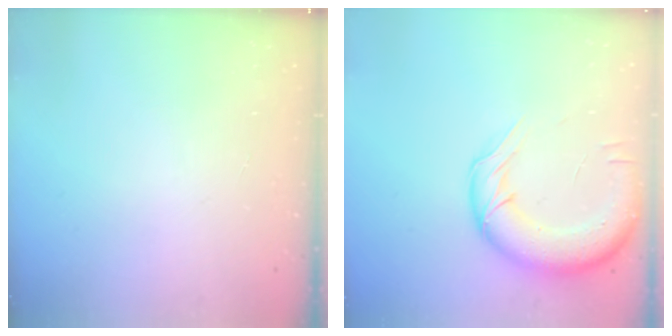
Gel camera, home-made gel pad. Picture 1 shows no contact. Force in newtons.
{"total": 15.7, "press": 15.3, "slide": 3.6}